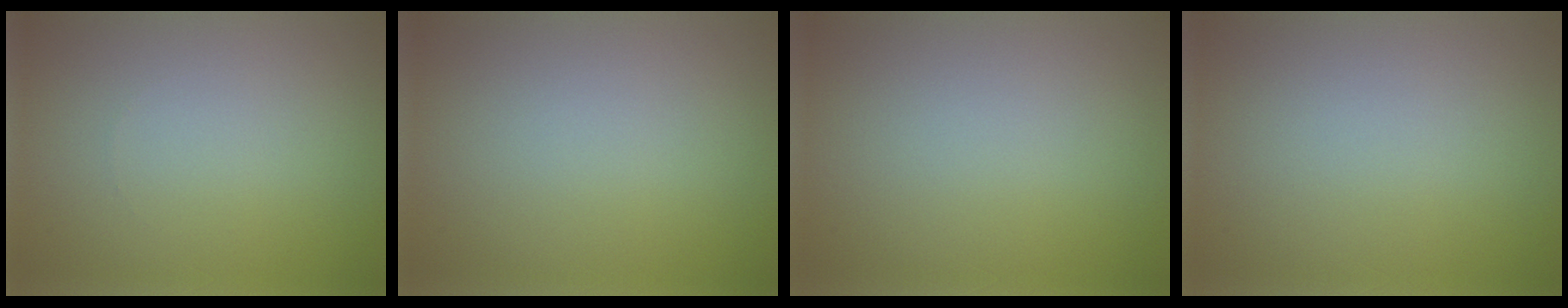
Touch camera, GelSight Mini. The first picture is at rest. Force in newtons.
{"total": 0.0}
{"total": 0.0}
{"total": 0.0}